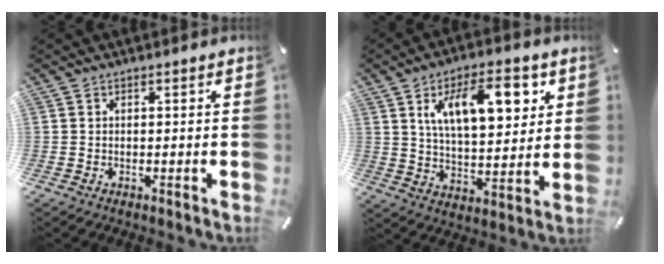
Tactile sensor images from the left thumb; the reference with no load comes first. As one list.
[{"total": 15.4, "force": [6.9, 7.4, 11.7], "torque": [-0.181, -0.012, 0.115]}]